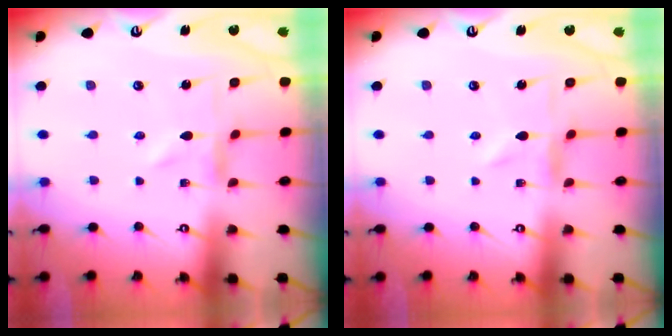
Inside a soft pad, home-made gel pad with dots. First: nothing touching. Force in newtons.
{"total": 0.0}